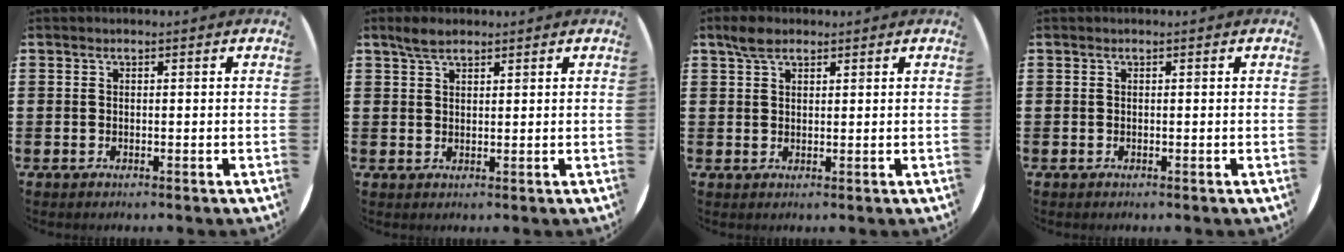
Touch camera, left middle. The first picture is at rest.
{"total": 2.8, "force": [2.4, 1.1, 1.0], "torque": [-0.016, 0.003, 0.044]}
{"total": 2.9, "force": [2.2, 1.4, 1.2], "torque": [-0.018, 0.004, 0.040]}
{"total": 0.0}